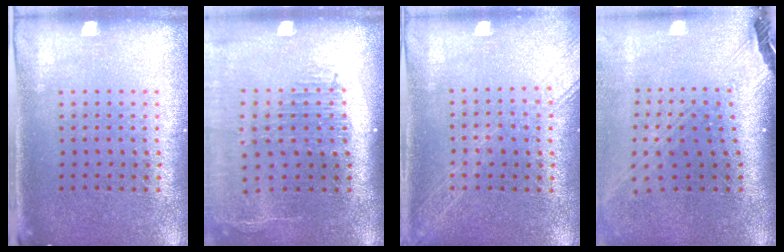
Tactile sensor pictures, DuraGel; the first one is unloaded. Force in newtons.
{"total": 2.5, "press": 2.0, "slide": 1.5}
{"total": 1.7, "press": 1.7, "slide": 0.2}
{"total": 2.8, "press": 2.0, "slide": 2.0}